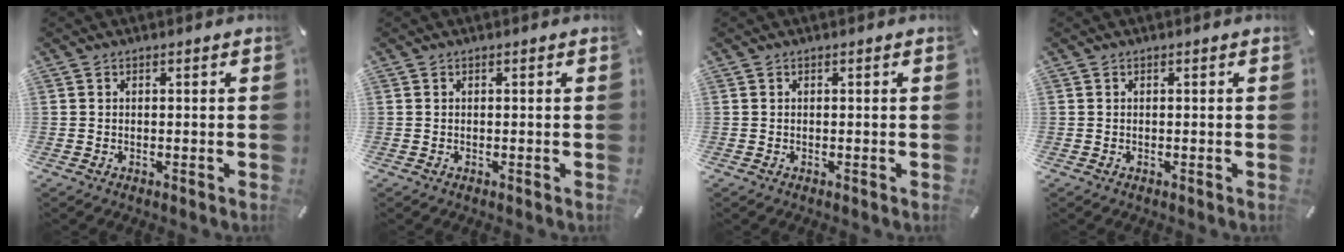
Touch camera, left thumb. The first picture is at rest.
{"total": 0.0}
{"total": 0.0}
{"total": 0.0}